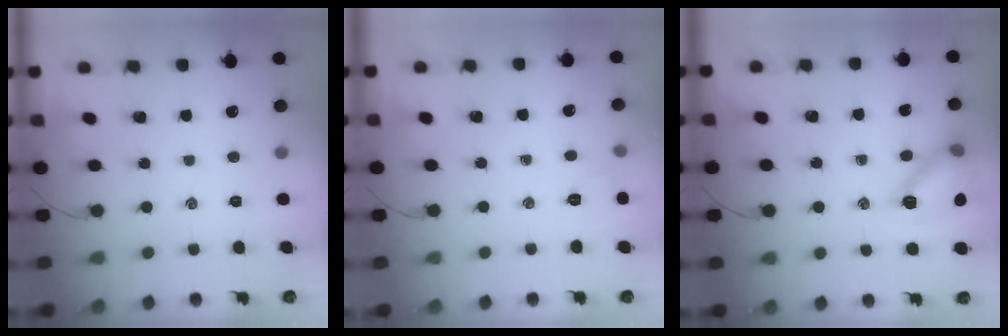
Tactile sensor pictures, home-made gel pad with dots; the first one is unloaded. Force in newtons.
{"total": 5.1, "press": 4.9, "slide": 1.5}
{"total": 14.4, "press": 14.3, "slide": 1.4}